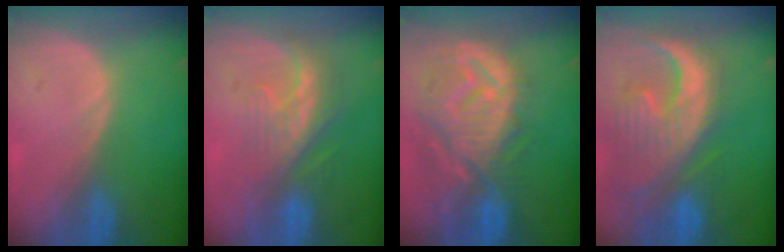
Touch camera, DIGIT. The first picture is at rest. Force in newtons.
{"total": 8.4, "press": 7.2, "slide": 4.2}
{"total": 12.7, "press": 11.3, "slide": 5.9}
{"total": 13.5, "press": 11.4, "slide": 7.2}